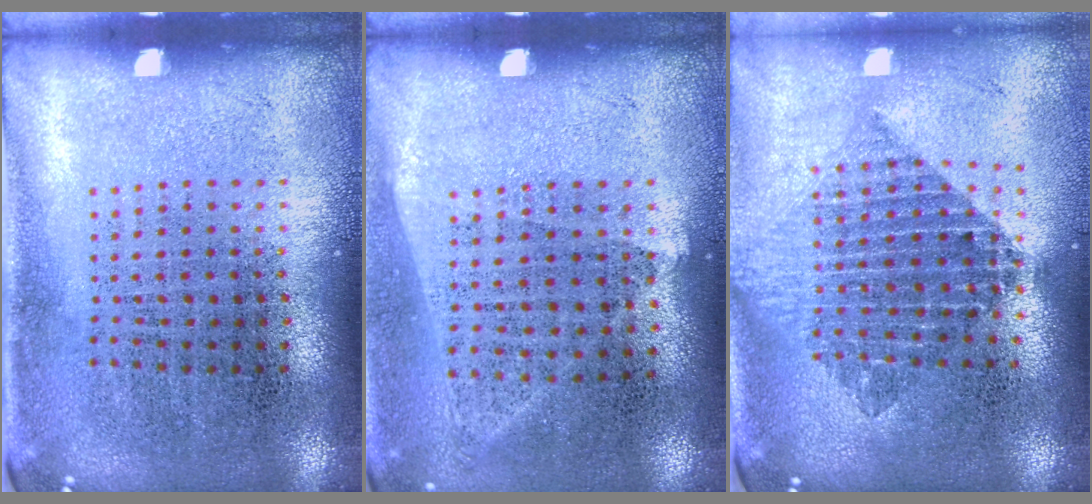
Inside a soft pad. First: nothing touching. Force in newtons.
{"total": 1.0, "press": 0.9, "slide": 0.6}
{"total": 2.1, "press": 1.6, "slide": 1.3}